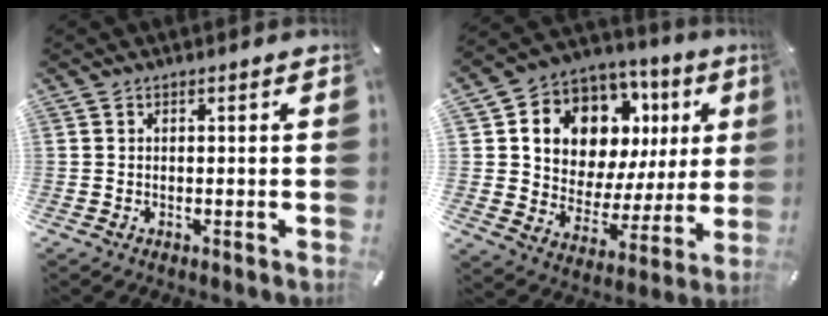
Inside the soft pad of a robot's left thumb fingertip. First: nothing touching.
{"total": 11.7, "force": [6.3, 8.6, 4.8], "torque": [-0.091, -0.062, 0.117]}